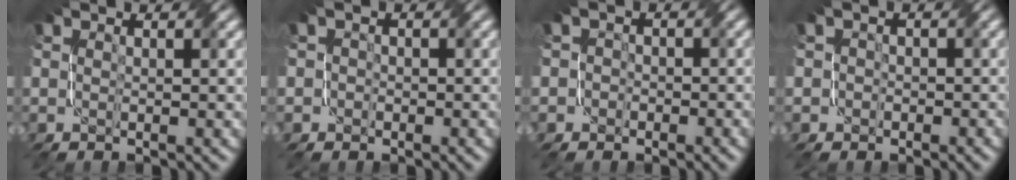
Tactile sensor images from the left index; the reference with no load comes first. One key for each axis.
{"total": 2.0, "fx": 0.1, "fy": 2.0, "fz": 0.4, "tx": 0.007, "ty": 0.007, "tz": -0.015}
{"total": 2.8, "fx": -0.5, "fy": 2.7, "fz": 0.5, "tx": 0.010, "ty": 0.011, "tz": -0.031}
{"total": 1.8, "fx": -0.2, "fy": 1.7, "fz": 0.3, "tx": 0.010, "ty": 0.002, "tz": -0.009}